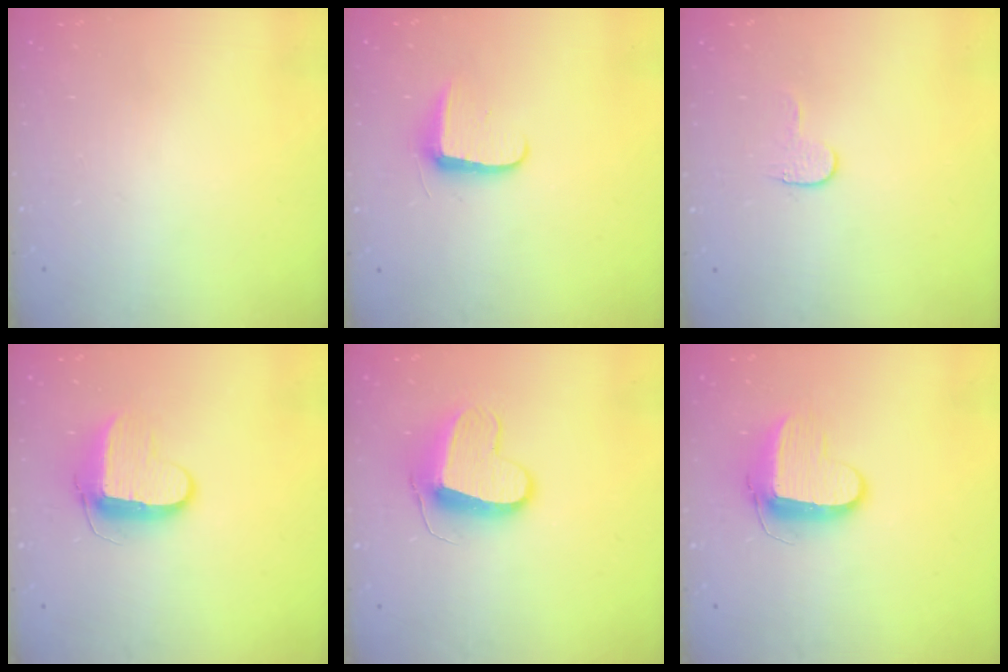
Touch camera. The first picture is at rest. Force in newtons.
{"total": 7.1, "press": 7.0, "slide": 0.9}
{"total": 3.5, "press": 3.5, "slide": 0.4}
{"total": 9.9, "press": 9.8, "slide": 0.5}
{"total": 10.6, "press": 10.6, "slide": 0.4}
{"total": 9.6, "press": 9.6, "slide": 0.8}